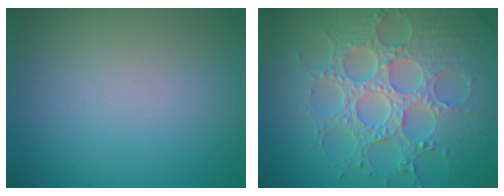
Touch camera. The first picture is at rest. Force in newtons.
{"total": 8.7, "press": 6.5, "slide": 5.8}